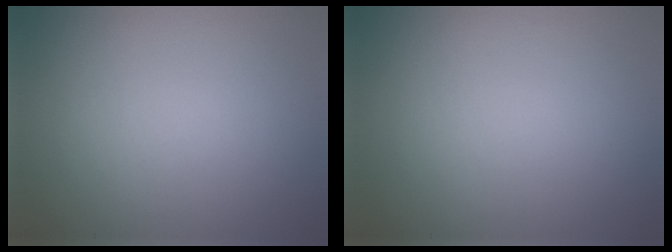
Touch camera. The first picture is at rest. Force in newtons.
{"total": 0.0}